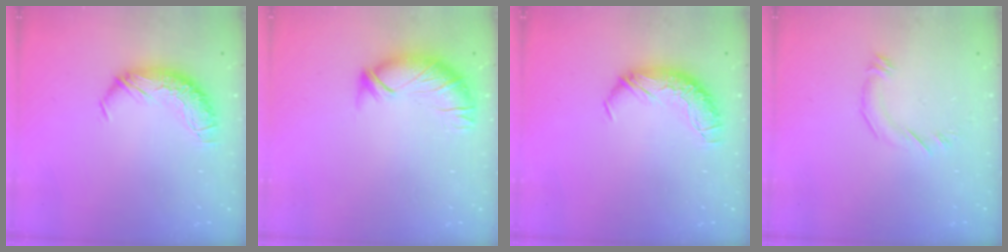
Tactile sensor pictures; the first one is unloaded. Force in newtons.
{"total": 3.3, "press": 3.1, "slide": 1.2}
{"total": 0.0}
{"total": 5.8, "press": 5.8, "slide": 0.4}